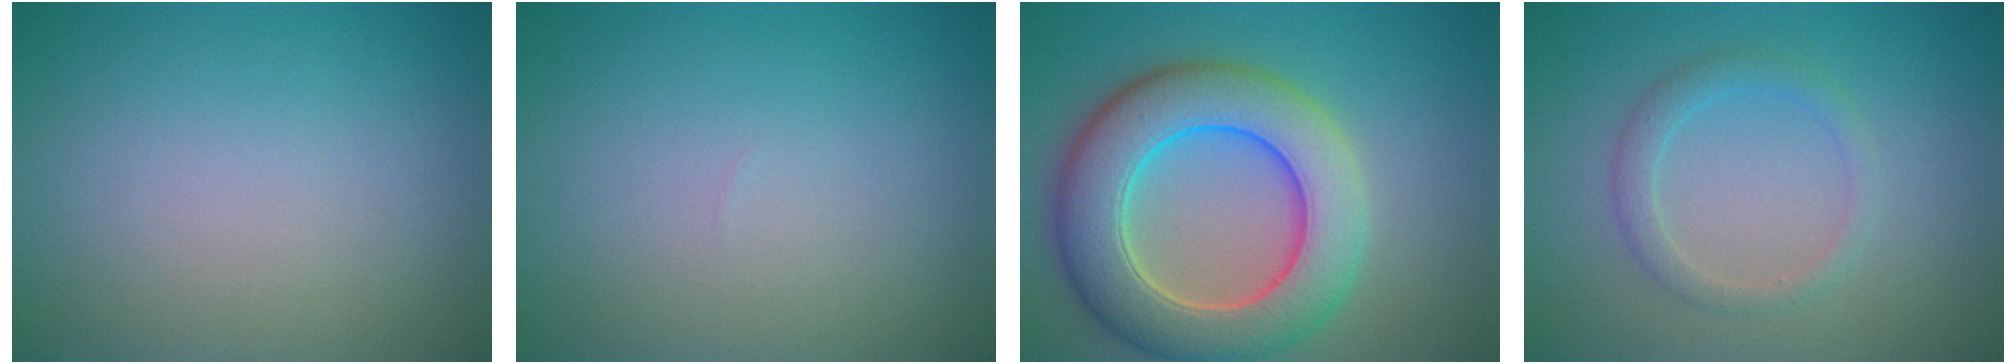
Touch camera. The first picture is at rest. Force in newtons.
{"total": 0.0}
{"total": 9.7, "press": 9.7, "slide": 0.3}
{"total": 2.0, "press": 2.0, "slide": 0.2}